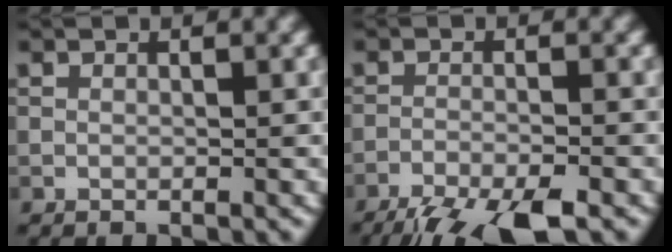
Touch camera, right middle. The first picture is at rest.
{"total": 8.8, "force": [-7.4, 1.7, 4.4], "torque": [-0.083, -0.034, -0.119]}